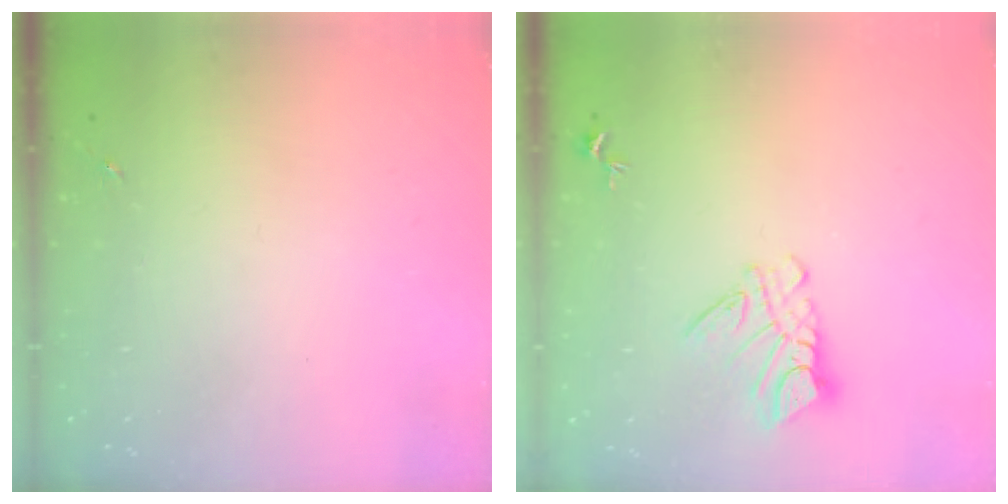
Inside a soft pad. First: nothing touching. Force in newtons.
{"total": 9.2, "press": 9.2, "slide": 0.9}